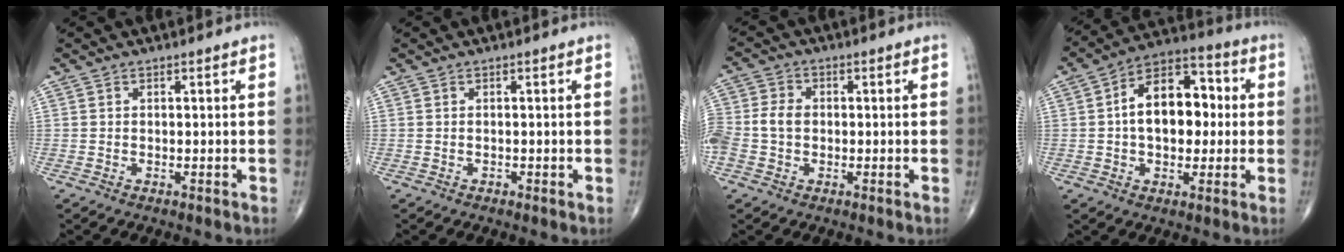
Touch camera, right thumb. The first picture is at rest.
{"total": 0.0}
{"total": 7.2, "force": [-0.6, 5.5, 4.6], "torque": [-0.106, 0.018, -0.015]}
{"total": 14.6, "force": [0.9, 9.1, 11.4], "torque": [-0.144, 0.033, 0.004]}